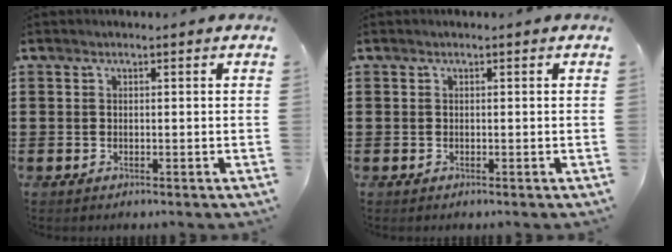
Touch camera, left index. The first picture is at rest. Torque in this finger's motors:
{"motor_torque": [0.00, 0.00, 0.00, 0.00]}